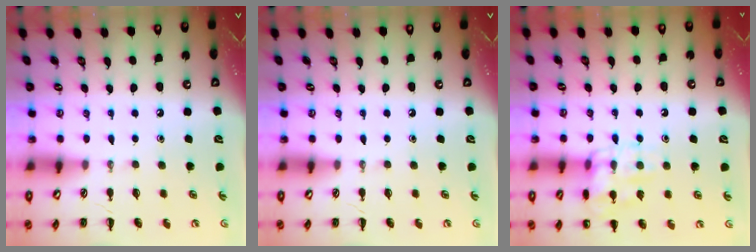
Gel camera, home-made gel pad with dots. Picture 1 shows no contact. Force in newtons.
{"total": 0.0}
{"total": 12.8, "press": 12.8, "slide": 0.3}